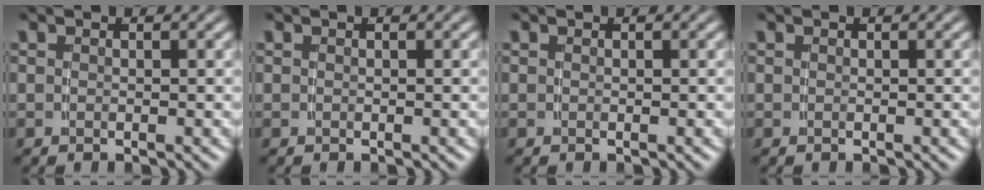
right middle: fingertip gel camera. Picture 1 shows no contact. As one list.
[{"total": 0.0}, {"total": 0.0}, {"total": 0.0}]